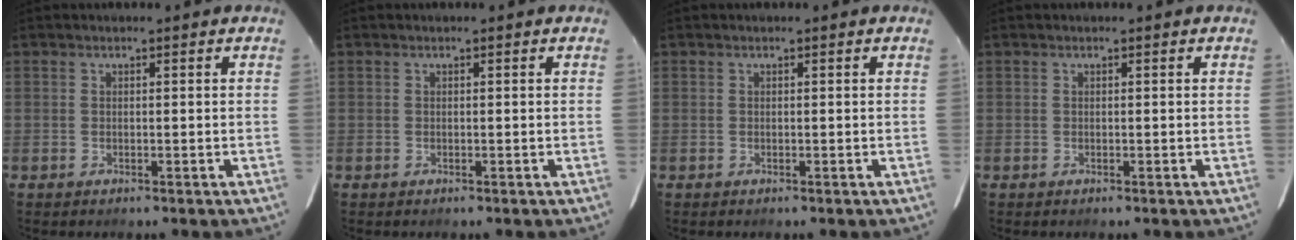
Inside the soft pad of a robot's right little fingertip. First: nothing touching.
{"total": 0.0}
{"total": 0.0}
{"total": 0.0}